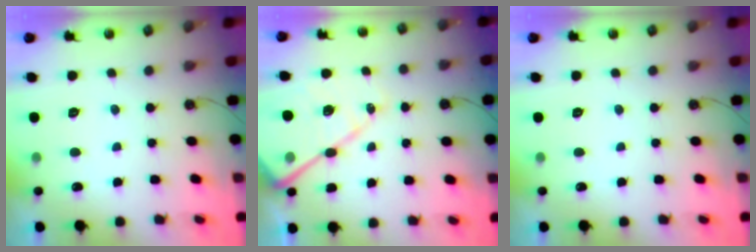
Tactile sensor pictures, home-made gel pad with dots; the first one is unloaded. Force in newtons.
{"total": 18.3, "press": 18.2, "slide": 1.9}
{"total": 0.0}